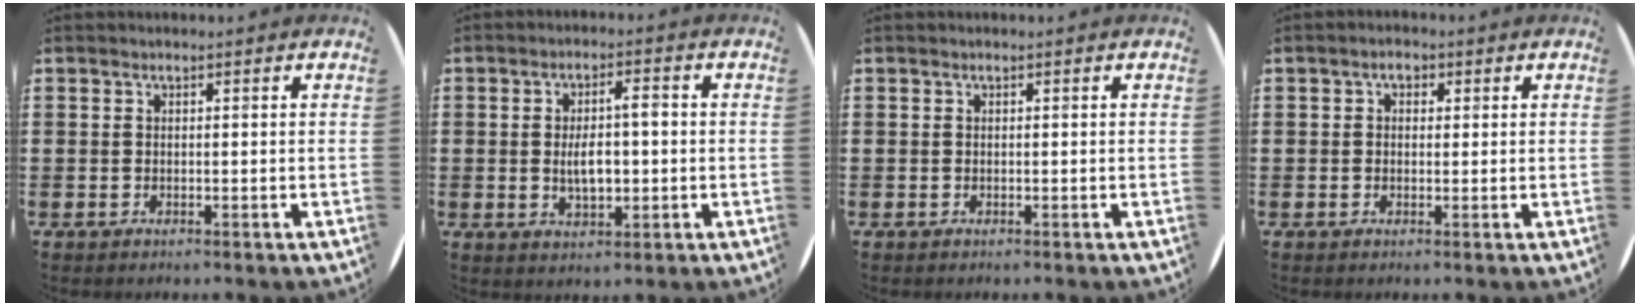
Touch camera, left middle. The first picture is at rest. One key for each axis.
{"total": 5.2, "fx": -0.1, "fy": 2.1, "fz": 4.7, "tx": -0.069, "ty": 0.000, "tz": -0.006}
{"total": 0.0}
{"total": 1.7, "fx": 0.8, "fy": 1.2, "fz": 0.9, "tx": -0.011, "ty": 0.006, "tz": 0.011}